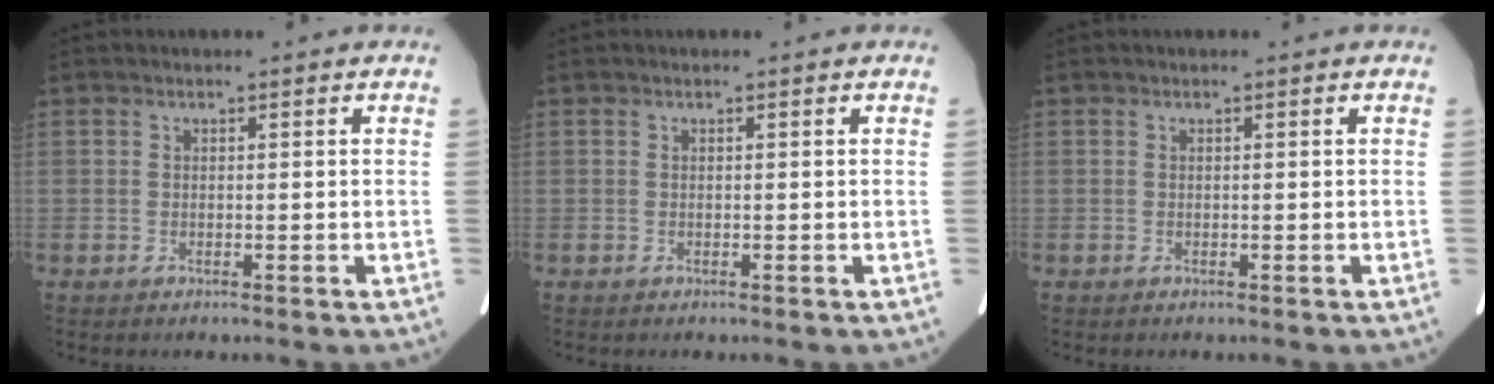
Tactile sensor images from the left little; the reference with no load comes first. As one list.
[{"total": 0.0}, {"total": 0.0}]